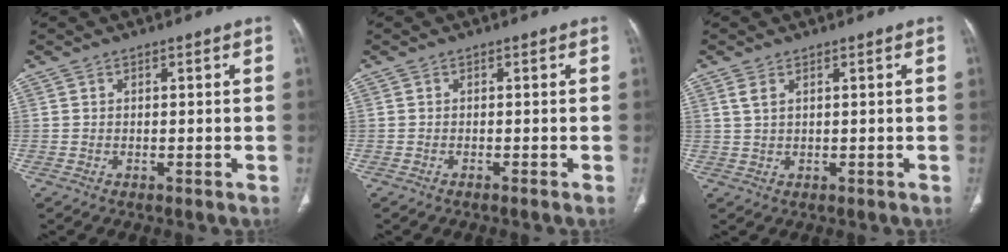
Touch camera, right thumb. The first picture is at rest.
{"total": 0.6, "force": [-0.1, 0.0, -0.6], "torque": [0.009, 0.006, -0.001]}
{"total": 2.0, "force": [1.0, 1.1, 1.4], "torque": [-0.035, 0.006, 0.027]}